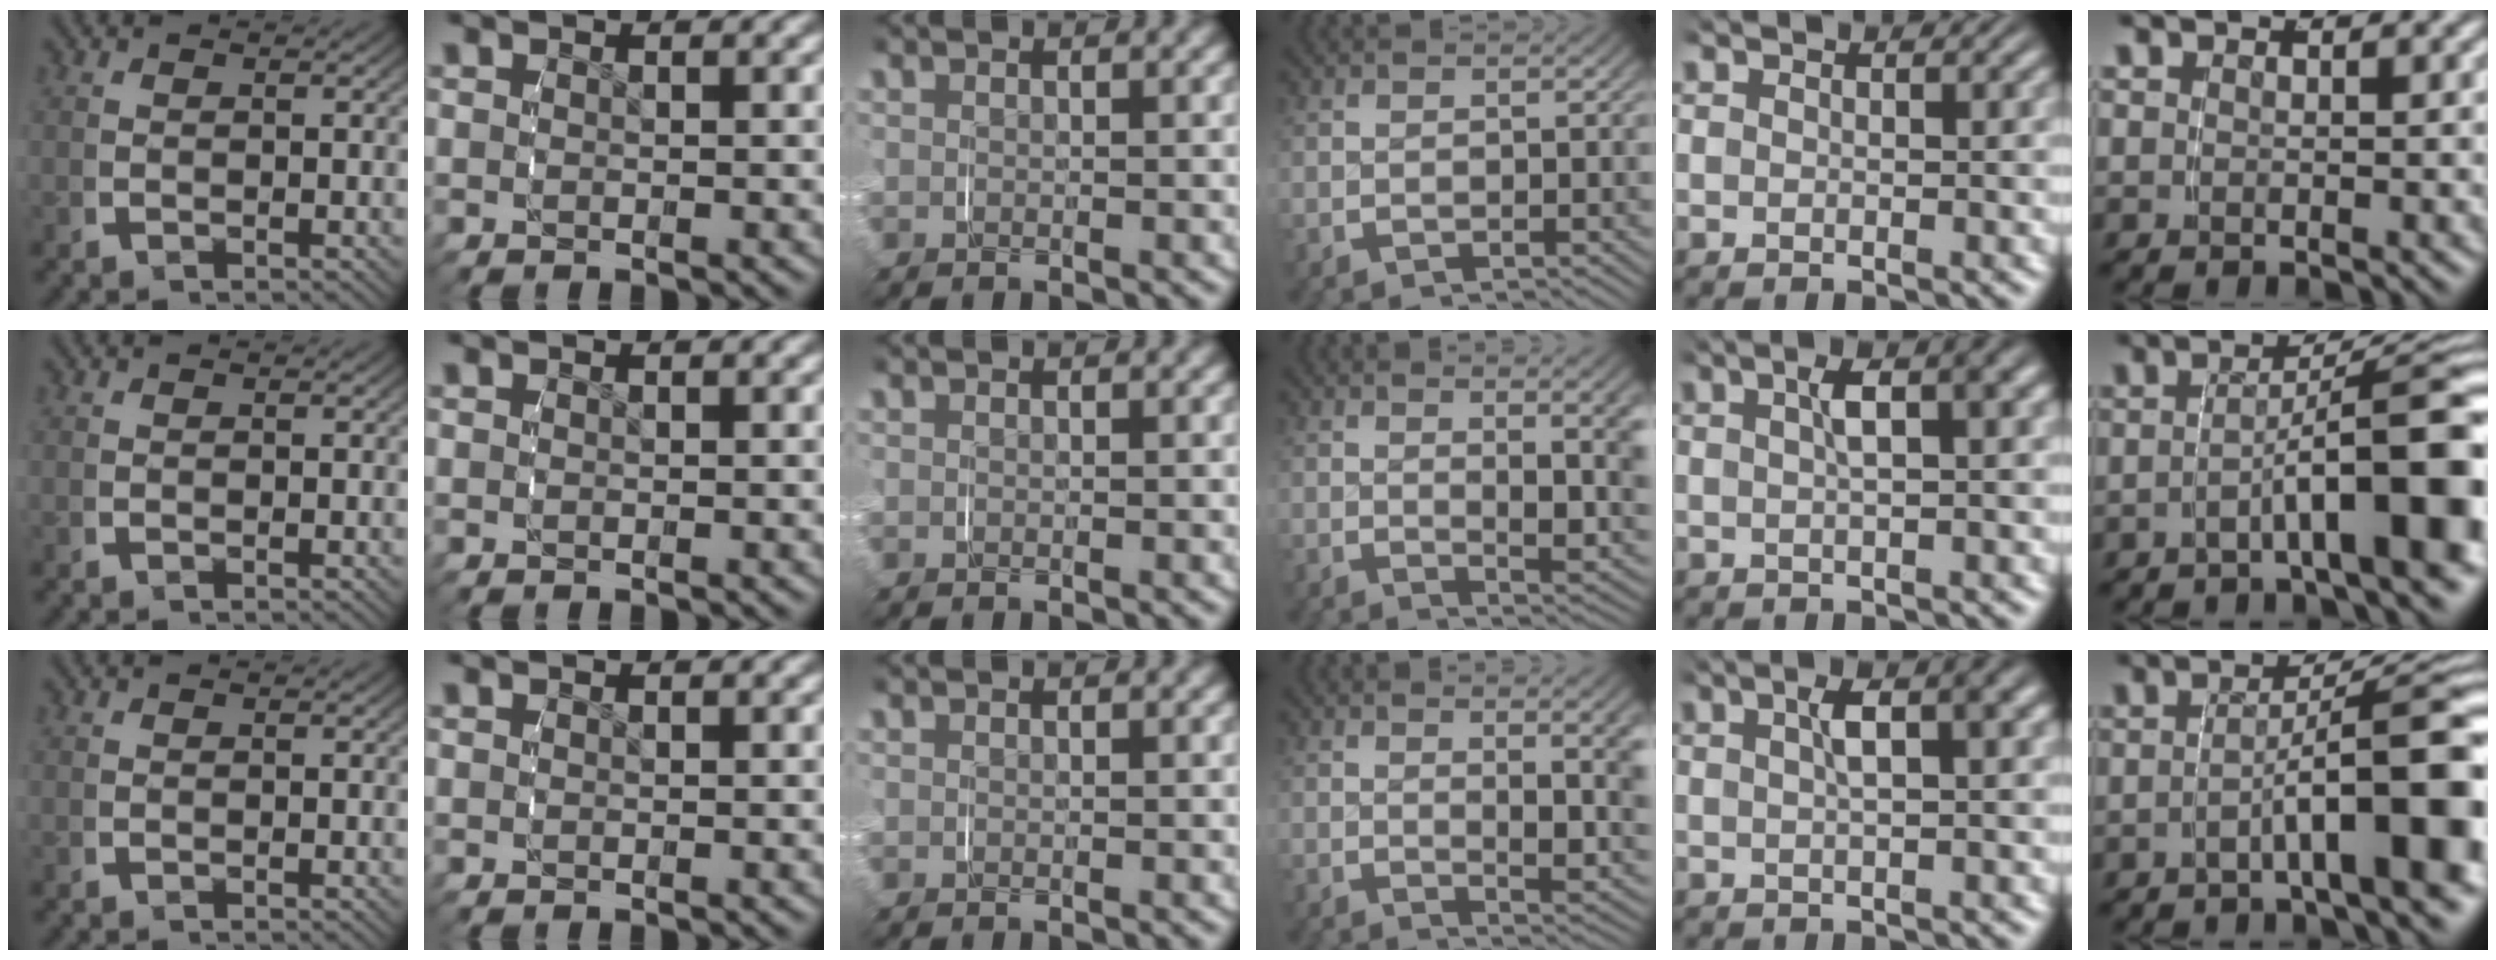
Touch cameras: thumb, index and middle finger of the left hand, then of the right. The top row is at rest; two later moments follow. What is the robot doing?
{"motion": "grasp_and_lifting", "object": "jewelry box"}